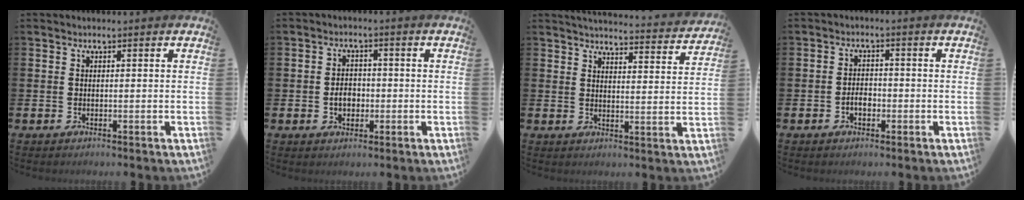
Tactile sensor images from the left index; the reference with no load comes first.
{"total": 3.1, "force": [-0.7, 2.4, 1.9], "torque": [-0.022, -0.003, -0.020]}
{"total": 4.1, "force": [4.1, -0.1, 0.2], "torque": [-0.004, -0.033, 0.071]}
{"total": 2.5, "force": [-0.9, 1.6, 1.7], "torque": [-0.023, 0.000, -0.020]}